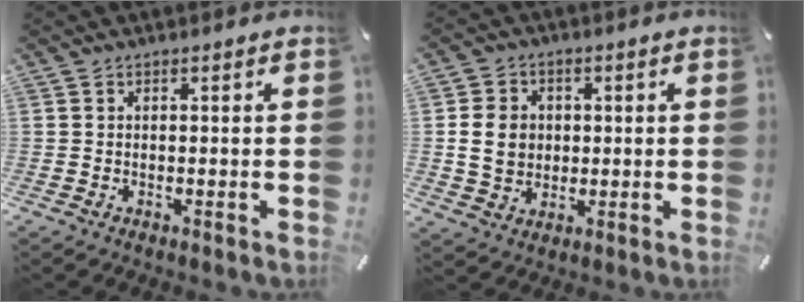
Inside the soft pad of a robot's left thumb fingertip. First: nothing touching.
{"total": 7.6, "force": [0.3, 6.8, 3.5], "torque": [-0.073, 0.008, 0.005]}